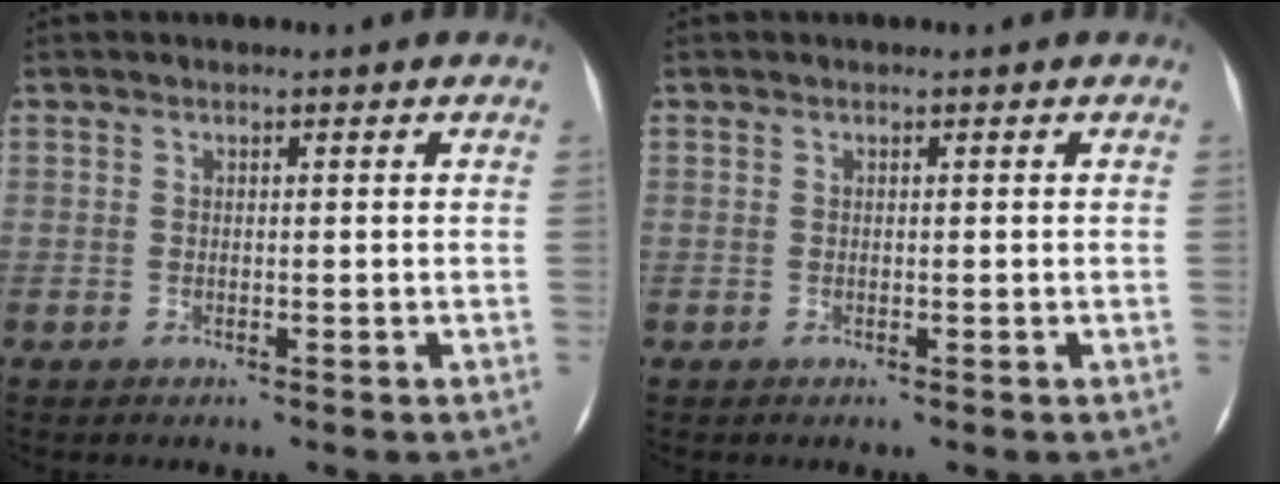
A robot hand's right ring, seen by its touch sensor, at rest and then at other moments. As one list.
[{"total": 0.0}]